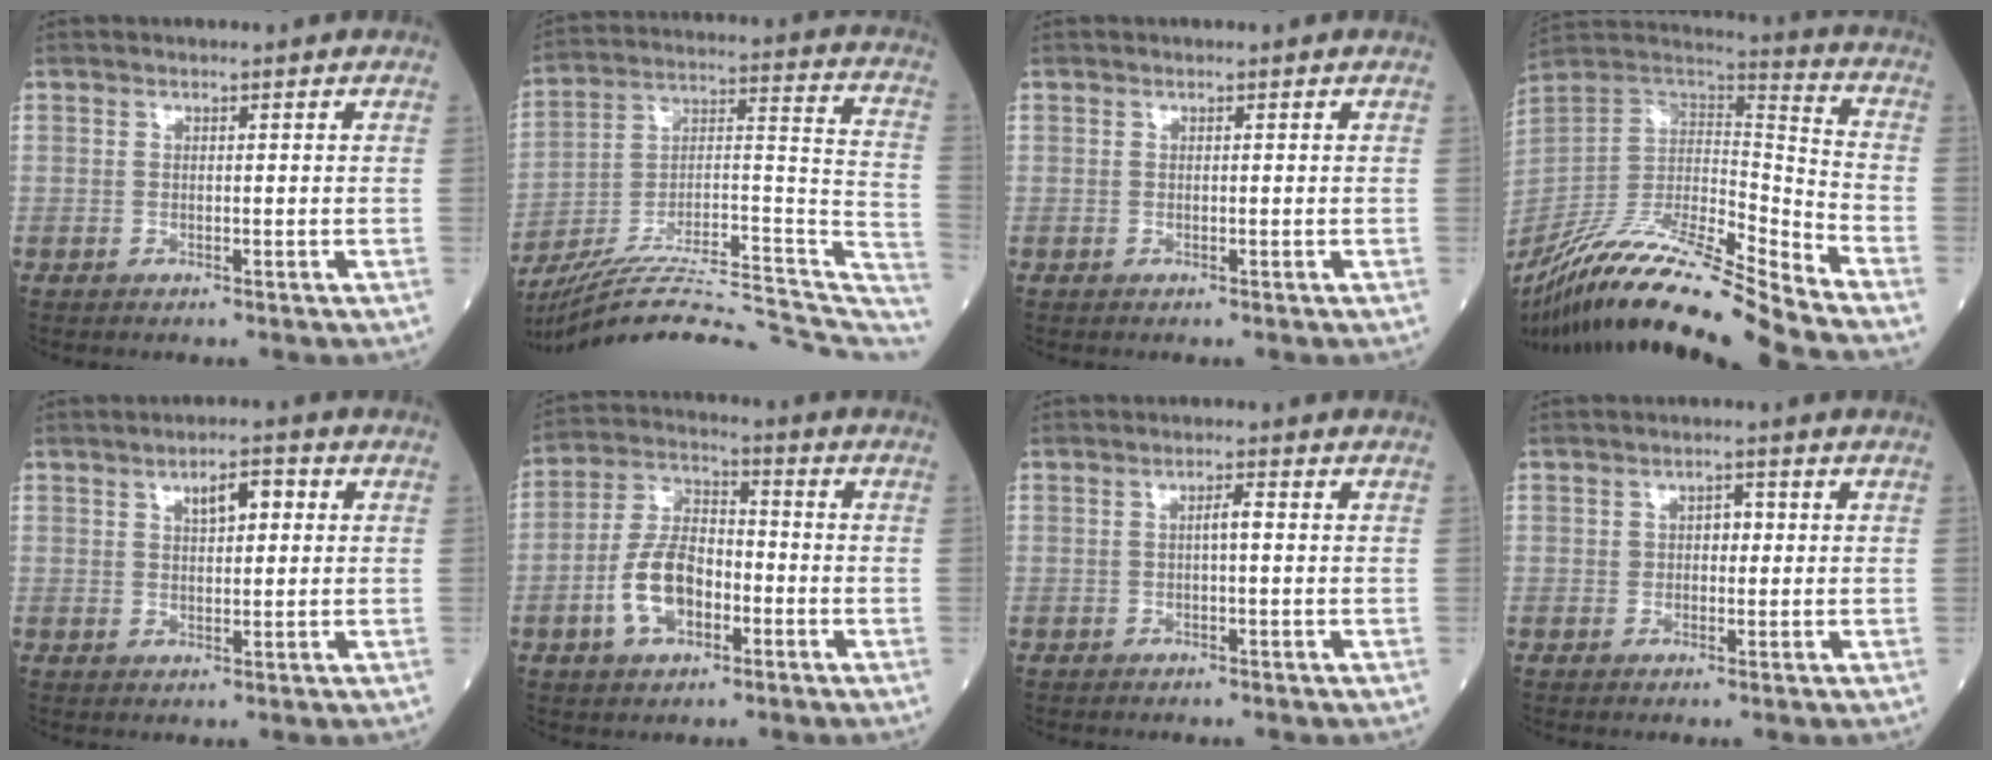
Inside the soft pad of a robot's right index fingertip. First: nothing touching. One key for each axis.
{"total": 27.3, "fx": -24.2, "fy": 3.6, "fz": 12.1, "tx": -0.144, "ty": 0.023, "tz": -0.365}
{"total": 0.0}
{"total": 23.1, "fx": -19.8, "fy": -0.1, "fz": 12.0, "tx": -0.256, "ty": -0.015, "tz": -0.361}
{"total": 4.3, "fx": 1.5, "fy": 1.6, "fz": 3.7, "tx": -0.059, "ty": 0.010, "tz": 0.022}
{"total": 9.6, "fx": -3.2, "fy": 5.2, "fz": 7.5, "tx": -0.160, "ty": 0.016, "tz": -0.063}
{"total": 1.9, "fx": 0.1, "fy": 0.2, "fz": 1.8, "tx": -0.032, "ty": 0.004, "tz": 0.001}
{"total": 2.3, "fx": 0.4, "fy": 1.5, "fz": 1.8, "tx": -0.026, "ty": 0.010, "tz": 0.005}